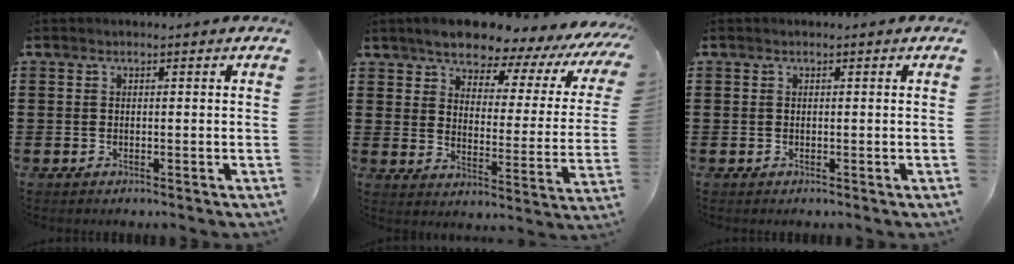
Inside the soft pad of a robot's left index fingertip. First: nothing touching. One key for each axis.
{"total": 6.9, "fx": 6.2, "fy": 1.8, "fz": 2.3, "tx": -0.064, "ty": -0.043, "tz": 0.102}
{"total": 0.0}